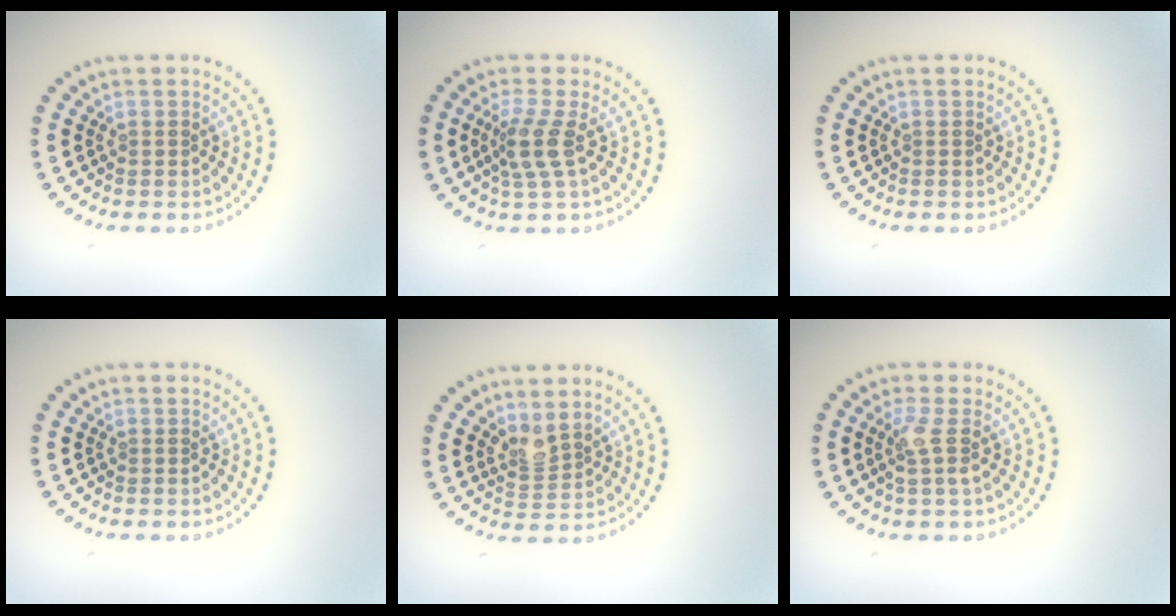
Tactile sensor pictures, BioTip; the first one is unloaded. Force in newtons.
{"total": 2.6, "press": 2.0, "slide": 1.7}
{"total": 0.0}
{"total": 0.0}
{"total": 2.1, "press": 1.5, "slide": 1.4}
{"total": 2.0, "press": 1.6, "slide": 1.2}